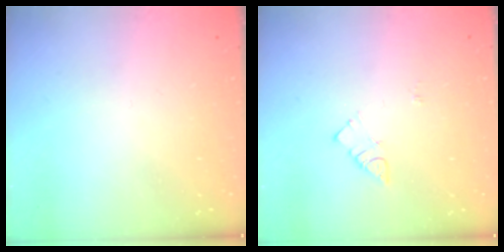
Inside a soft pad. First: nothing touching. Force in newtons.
{"total": 4.1, "press": 4.0, "slide": 0.7}